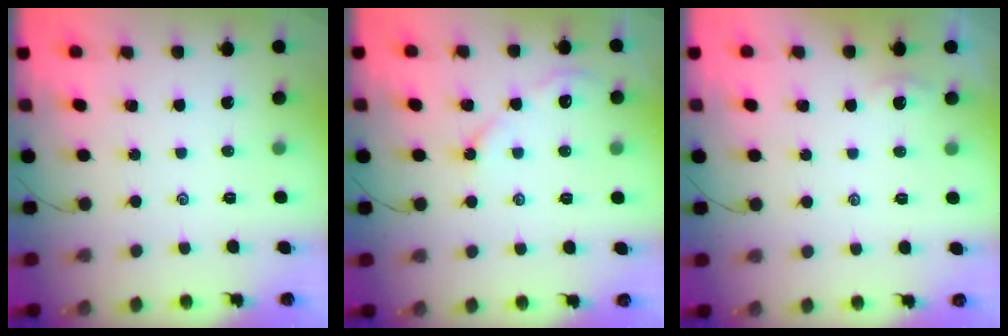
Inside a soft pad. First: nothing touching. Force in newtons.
{"total": 4.5, "press": 4.5, "slide": 0.7}
{"total": 0.0}